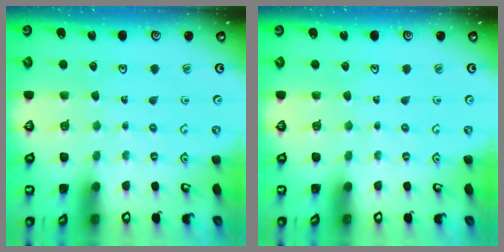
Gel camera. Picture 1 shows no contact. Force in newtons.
{"total": 0.0}